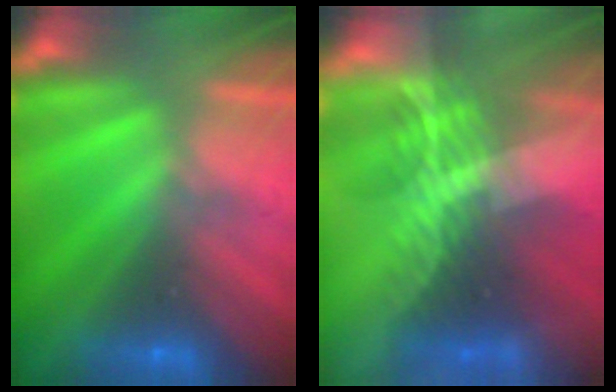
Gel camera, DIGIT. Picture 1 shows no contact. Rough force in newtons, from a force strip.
{"total": 8.3}